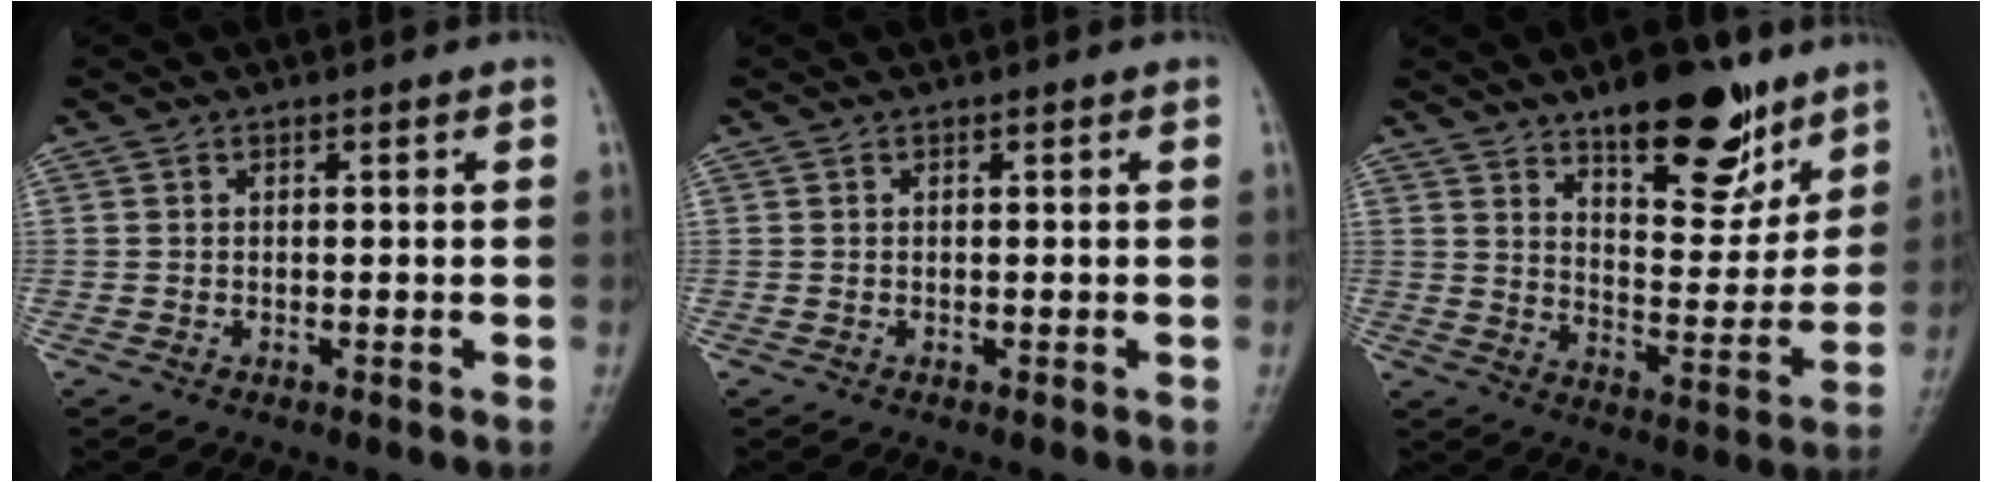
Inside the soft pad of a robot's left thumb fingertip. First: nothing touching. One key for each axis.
{"total": 0.0}
{"total": 16.6, "fx": 11.0, "fy": 6.8, "fz": 10.5, "tx": -0.099, "ty": -0.074, "tz": 0.174}